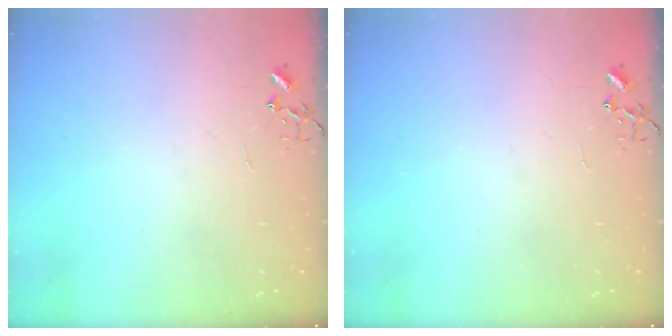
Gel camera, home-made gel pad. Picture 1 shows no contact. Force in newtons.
{"total": 0.0}